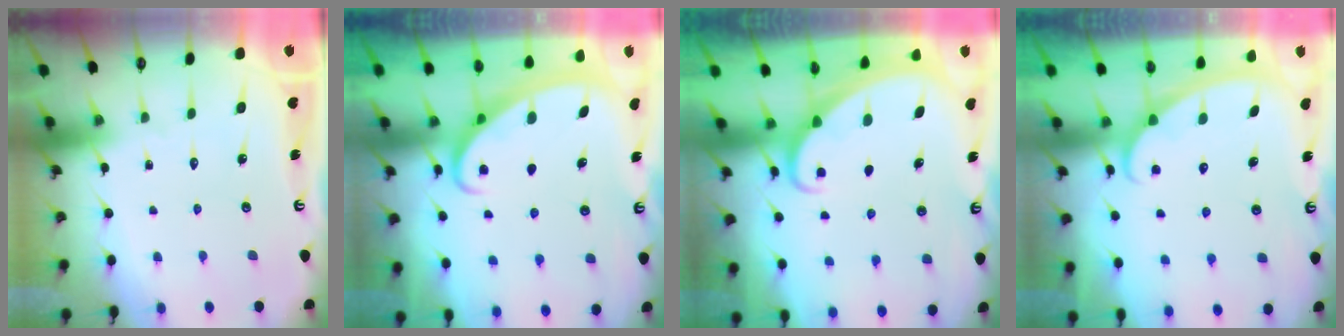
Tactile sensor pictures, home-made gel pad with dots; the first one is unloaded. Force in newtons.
{"total": 2.7, "press": 2.6, "slide": 0.3}
{"total": 2.3, "press": 2.3, "slide": 0.2}
{"total": 2.9, "press": 2.9, "slide": 0.2}